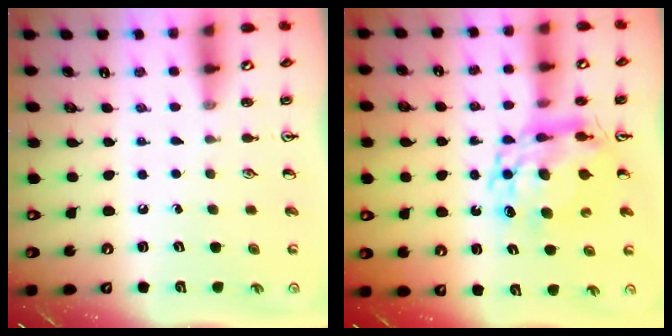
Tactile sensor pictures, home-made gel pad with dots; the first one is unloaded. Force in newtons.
{"total": 12.0, "press": 12.0, "slide": 1.1}